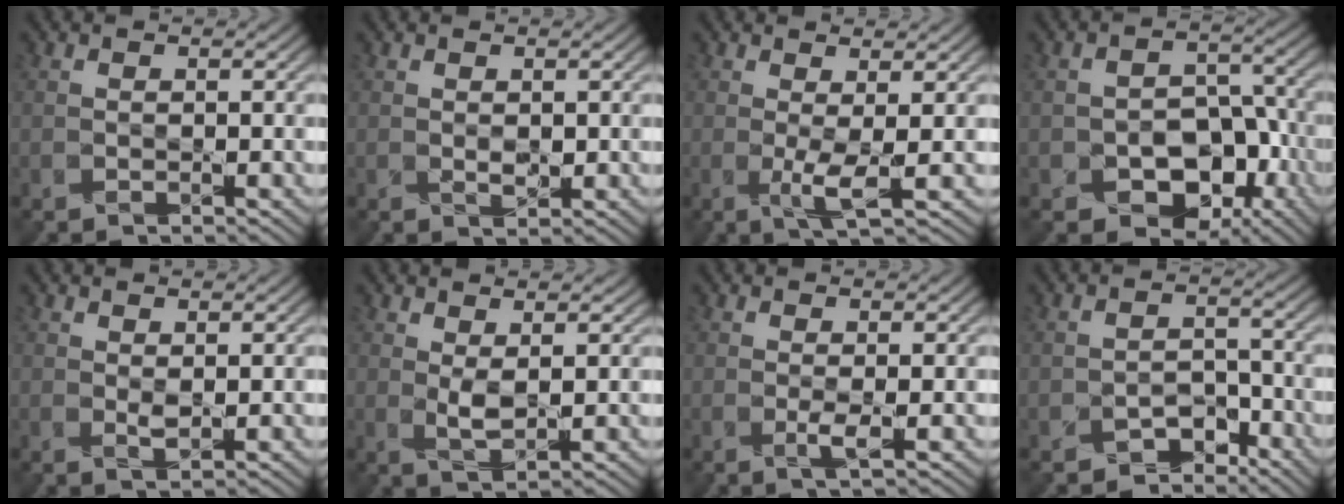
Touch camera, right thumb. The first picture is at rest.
{"total": 1.2, "force": [0.2, 0.8, 0.8], "torque": [-0.018, -0.002, 0.007]}
{"total": 2.5, "force": [0.2, 0.0, 2.5], "torque": [-0.058, -0.004, 0.002]}
{"total": 9.4, "force": [-4.5, 6.5, 5.0], "torque": [-0.069, -0.006, -0.071]}
{"total": 1.1, "force": [0.7, 0.3, 0.8], "torque": [-0.019, -0.003, 0.016]}
{"total": 2.4, "force": [1.2, 0.8, 1.9], "torque": [-0.046, -0.004, 0.025]}
{"total": 1.3, "force": [0.0, -0.2, 1.2], "torque": [-0.025, 0.001, -0.003]}
{"total": 3.7, "force": [-3.0, 1.9, 0.9], "torque": [-0.006, 0.005, -0.055]}